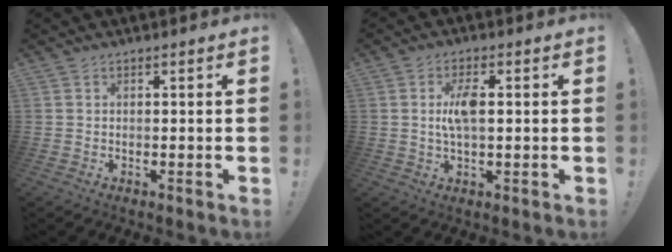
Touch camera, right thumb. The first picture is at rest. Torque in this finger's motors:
{"motor_torque": [1.41, 1.33, 0.85, -0.73, 0.35]}